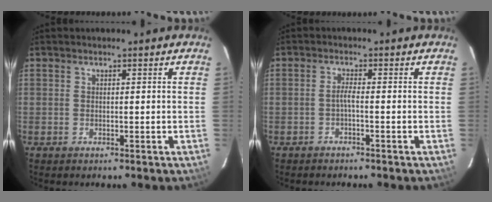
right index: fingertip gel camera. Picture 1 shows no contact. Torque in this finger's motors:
{"motor_torque": [0.39, -0.24, 0.25, 0.05]}